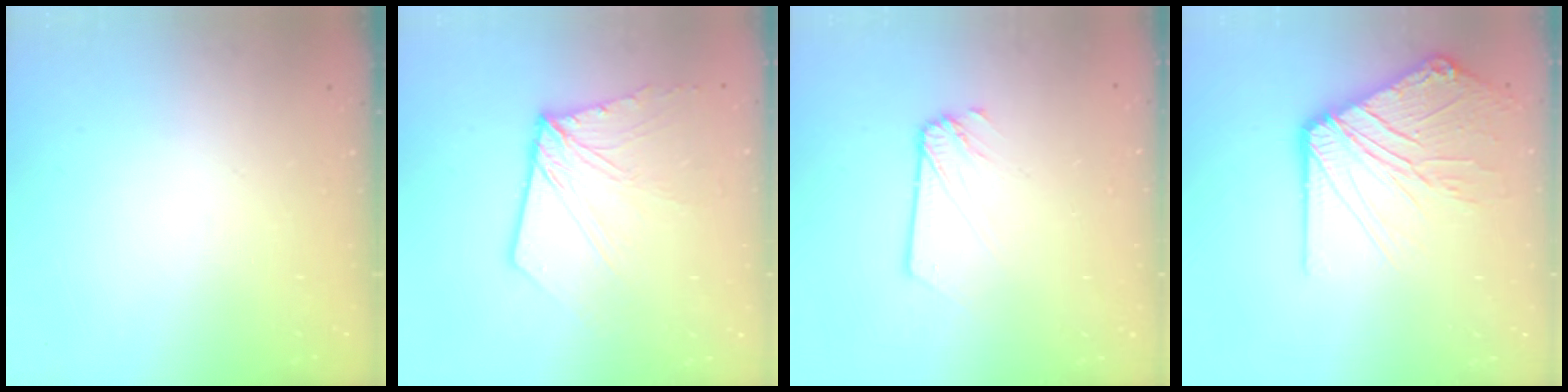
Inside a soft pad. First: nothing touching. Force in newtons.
{"total": 10.6, "press": 10.5, "slide": 1.4}
{"total": 2.5, "press": 2.5, "slide": 0.1}
{"total": 13.7, "press": 13.6, "slide": 2.1}